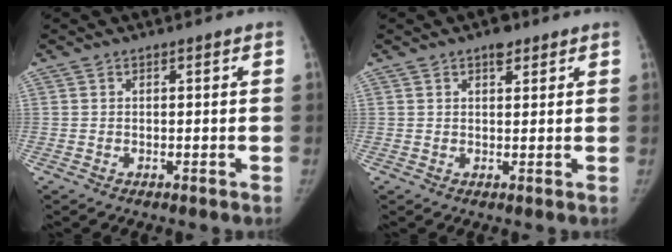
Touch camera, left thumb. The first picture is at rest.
{"total": 2.6, "force": [1.7, 1.4, 1.5], "torque": [-0.010, -0.006, 0.024]}